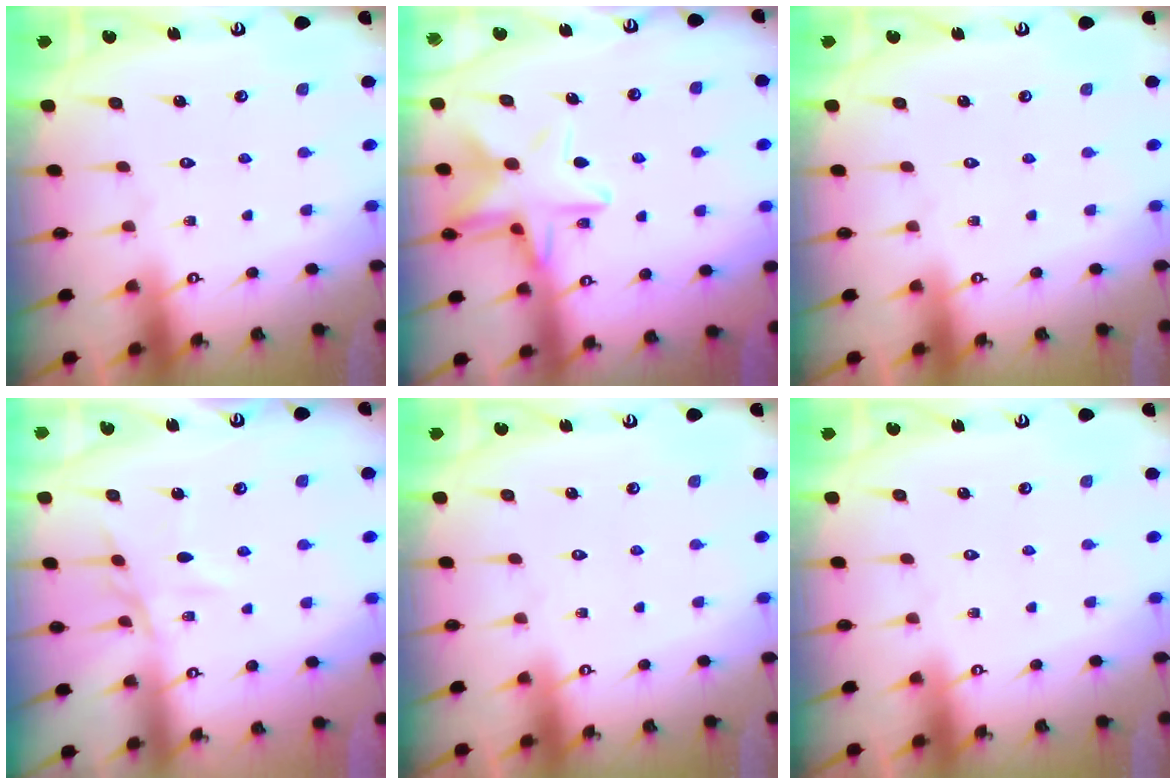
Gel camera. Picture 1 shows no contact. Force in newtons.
{"total": 13.7, "press": 13.6, "slide": 1.2}
{"total": 0.0}
{"total": 8.7, "press": 8.7, "slide": 0.7}
{"total": 0.0}
{"total": 0.0}